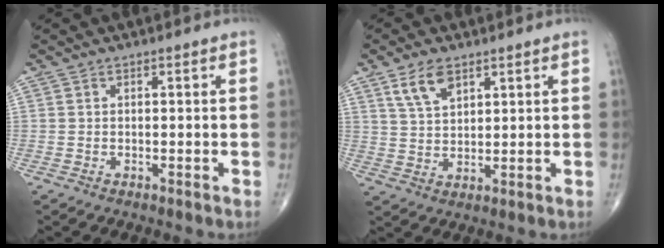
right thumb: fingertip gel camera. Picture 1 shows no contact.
{"total": 6.1, "force": [3.6, 3.1, 3.9], "torque": [-0.065, -0.017, 0.073]}